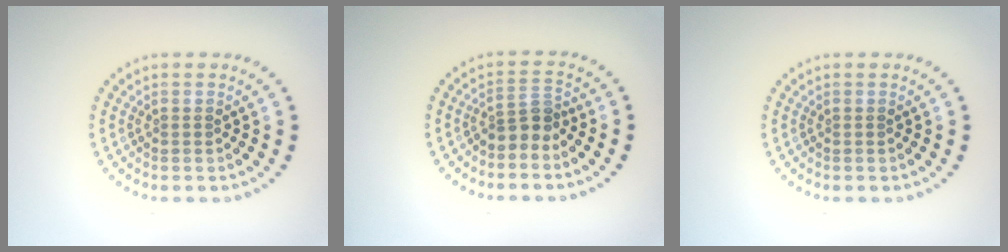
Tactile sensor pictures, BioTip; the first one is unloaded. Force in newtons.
{"total": 2.4, "press": 1.9, "slide": 1.5}
{"total": 0.0}